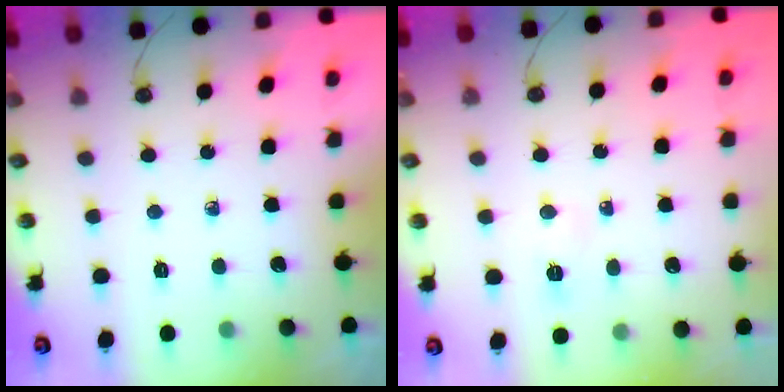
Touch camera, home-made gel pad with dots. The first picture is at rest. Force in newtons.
{"total": 5.2, "press": 5.0, "slide": 1.4}